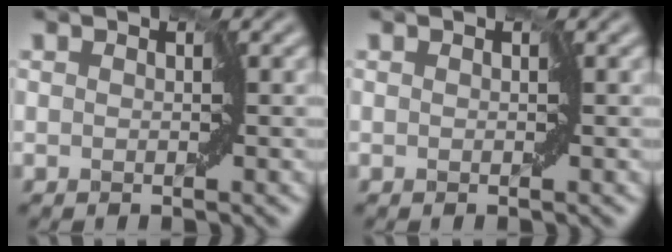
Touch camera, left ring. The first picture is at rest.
{"total": 0.0}